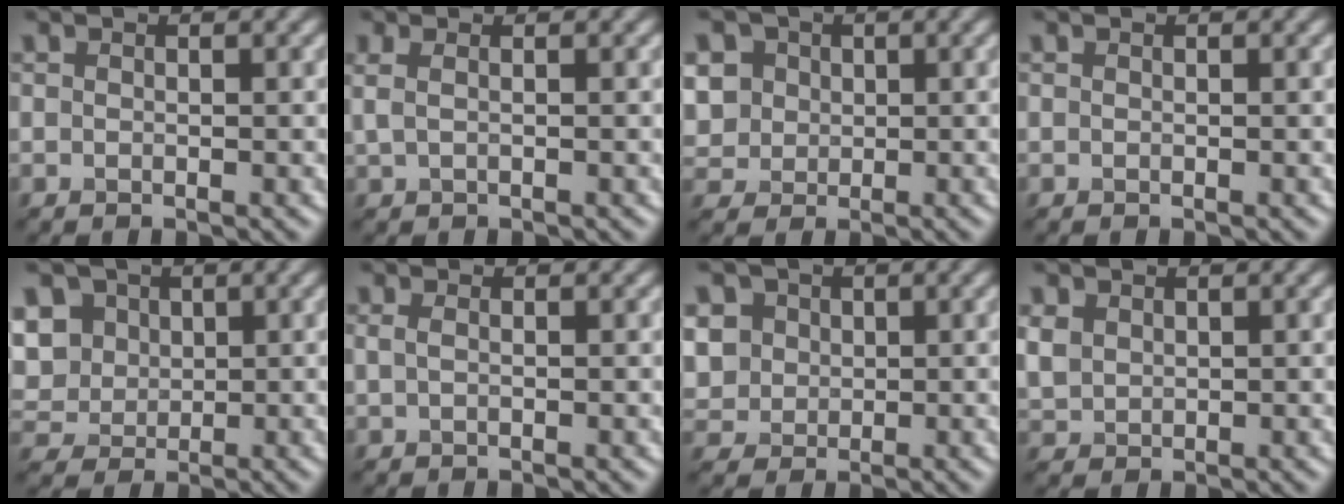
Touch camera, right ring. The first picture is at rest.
{"total": 0.6, "force": [0.1, 0.0, 0.6], "torque": [-0.026, 0.009, 0.015]}
{"total": 5.0, "force": [1.6, 4.4, 1.6], "torque": [-0.064, 0.031, 0.042]}
{"total": 0.0}
{"total": 7.3, "force": [2.9, 6.0, 3.0], "torque": [-0.080, 0.033, 0.062]}
{"total": 0.9, "force": [0.2, 0.5, 0.7], "torque": [-0.008, 0.008, 0.001]}
{"total": 4.4, "force": [1.4, 3.9, 1.3], "torque": [-0.060, 0.029, 0.043]}
{"total": 1.1, "force": [0.6, 1.0, 0.0], "torque": [-0.016, 0.012, 0.032]}